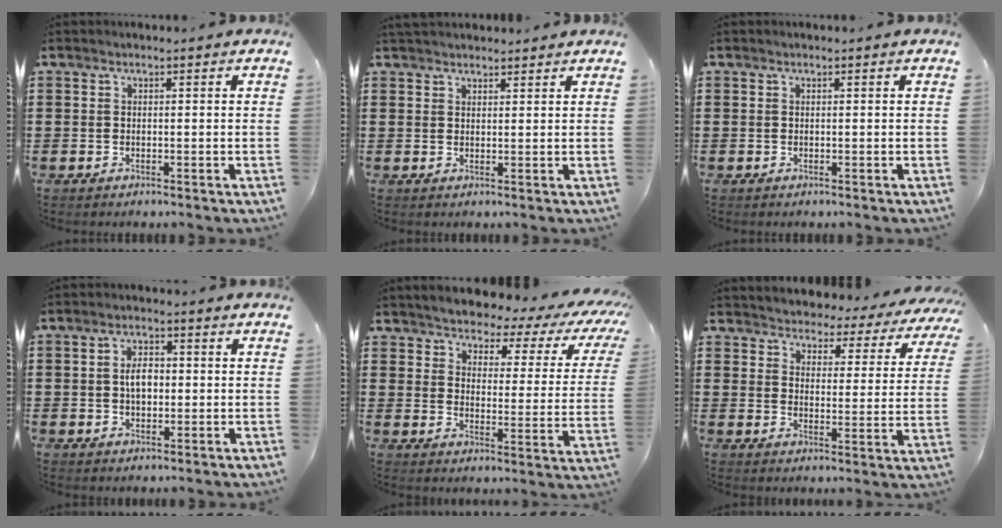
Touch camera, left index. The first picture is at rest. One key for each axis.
{"total": 2.1, "fx": 2.0, "fy": 0.4, "fz": 0.2, "tx": -0.009, "ty": 0.001, "tz": 0.039}
{"total": 0.0}
{"total": 3.6, "fx": 0.2, "fy": 2.0, "fz": 3.0, "tx": -0.052, "ty": 0.006, "tz": 0.000}
{"total": 3.5, "fx": 3.3, "fy": 0.5, "fz": 0.9, "tx": -0.043, "ty": -0.031, "tz": 0.047}
{"total": 3.2, "fx": 3.2, "fy": 0.3, "fz": -0.5, "tx": -0.018, "ty": -0.032, "tz": 0.048}